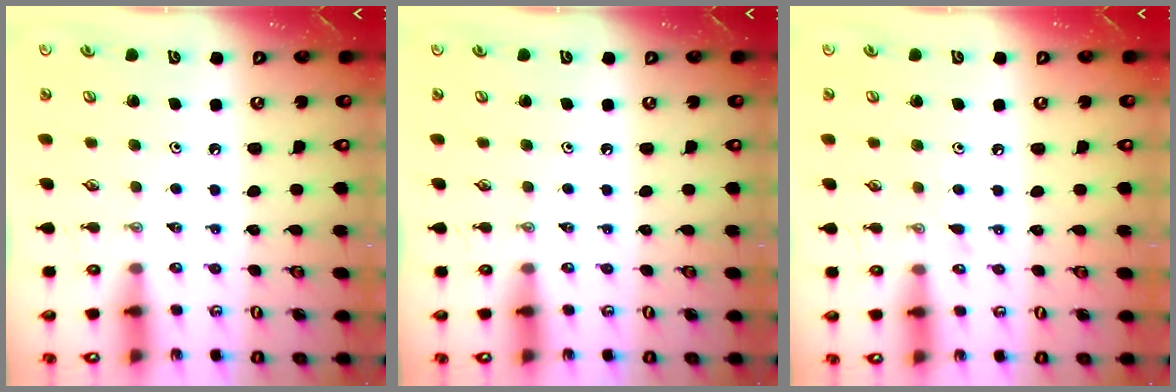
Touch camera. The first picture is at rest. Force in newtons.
{"total": 0.0}
{"total": 5.4, "press": 5.4, "slide": 0.5}